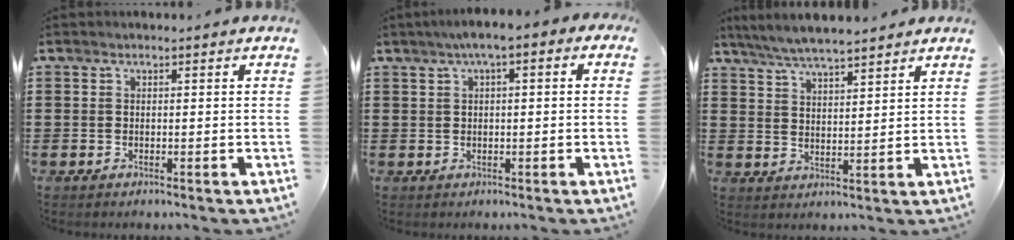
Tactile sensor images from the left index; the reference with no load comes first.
{"total": 2.6, "force": [0.4, 0.8, 2.5], "torque": [-0.047, 0.008, 0.004]}
{"total": 5.3, "force": [5.0, 0.3, 1.9], "torque": [-0.053, -0.015, 0.090]}